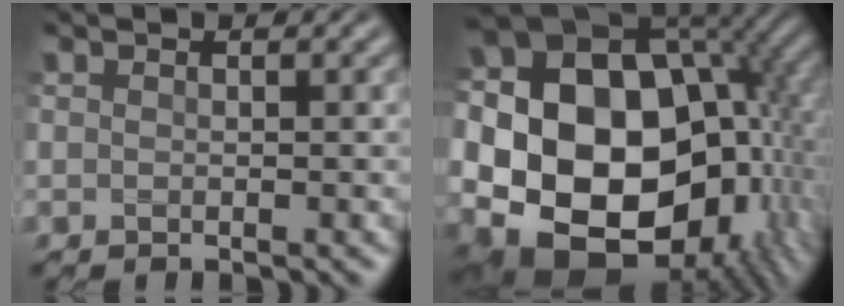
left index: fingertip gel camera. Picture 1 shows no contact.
{"total": 19.8, "force": [-0.1, 14.0, 14.0], "torque": [-0.241, -0.004, 0.029]}